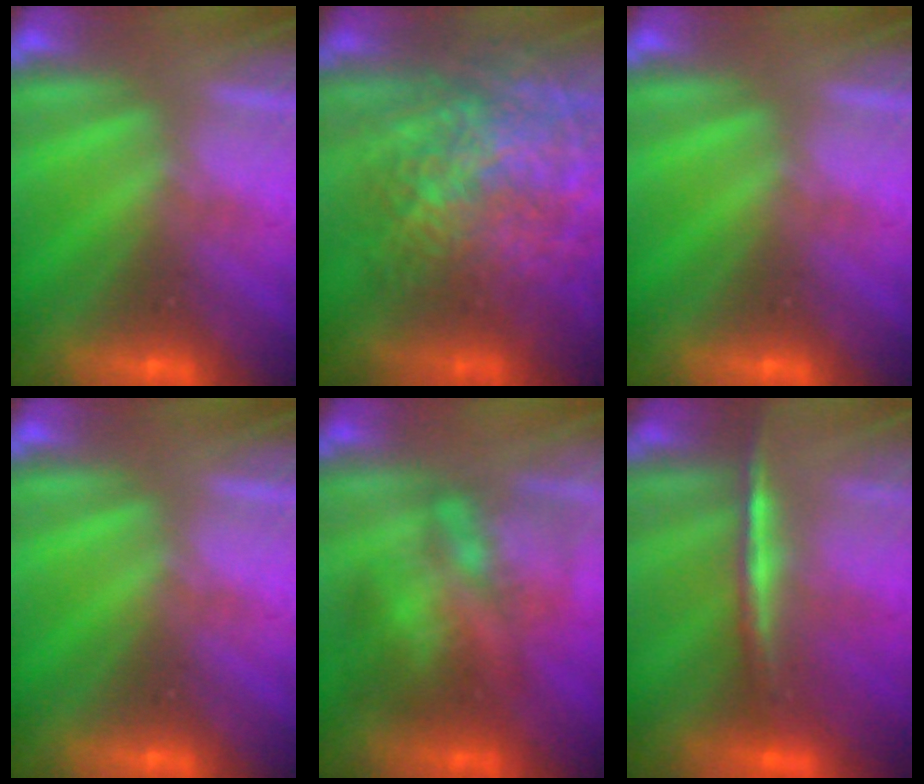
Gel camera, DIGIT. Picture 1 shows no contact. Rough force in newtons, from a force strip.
{"total": 11.8}
{"total": 0.0}
{"total": 0.0}
{"total": 3.6}
{"total": 2.0}